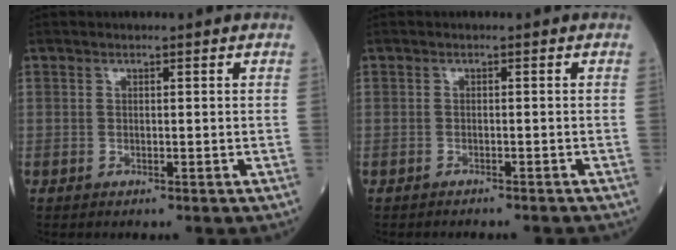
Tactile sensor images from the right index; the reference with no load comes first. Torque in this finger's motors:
{"motor_torque": [0.11, 0.03, -0.02, -0.01]}